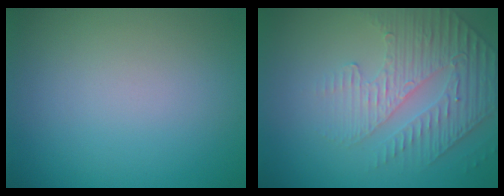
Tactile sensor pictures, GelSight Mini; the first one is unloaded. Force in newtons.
{"total": 4.9, "press": 3.3, "slide": 3.6}